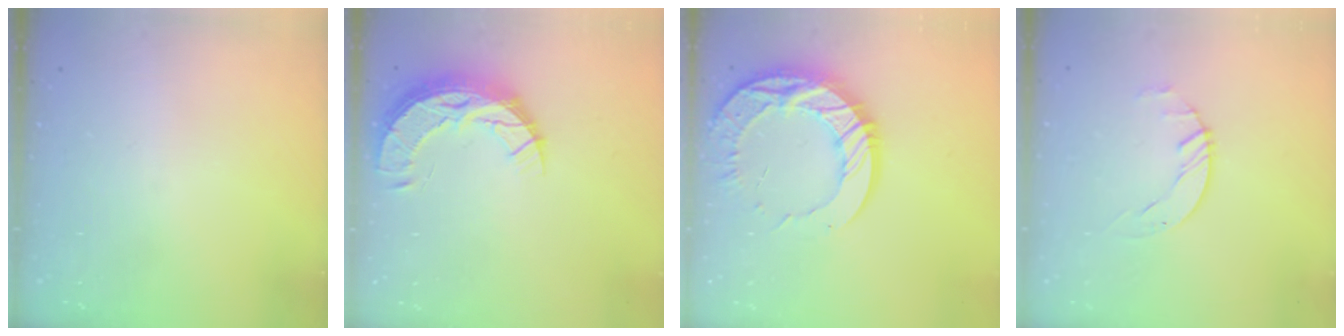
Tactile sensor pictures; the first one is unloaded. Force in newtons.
{"total": 11.8, "press": 11.8, "slide": 1.0}
{"total": 17.9, "press": 17.8, "slide": 1.6}
{"total": 1.4, "press": 1.4, "slide": 0.2}